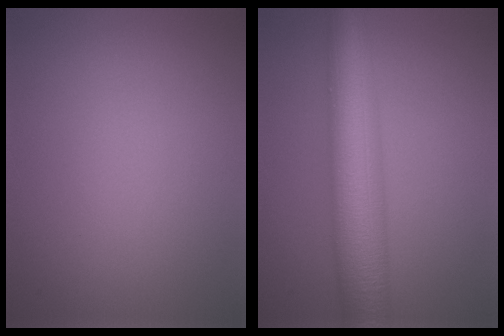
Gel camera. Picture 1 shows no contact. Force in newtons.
{"total": 9.6, "press": 9.6, "slide": 0.3}